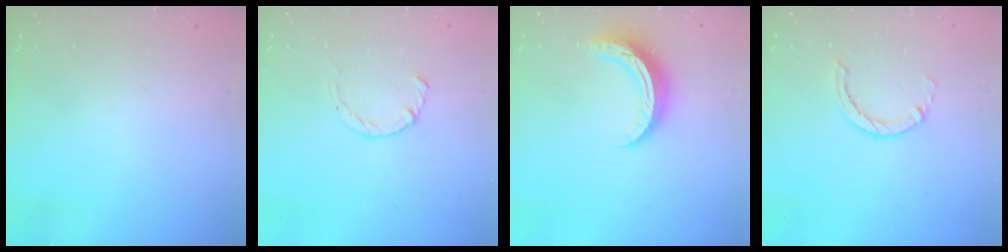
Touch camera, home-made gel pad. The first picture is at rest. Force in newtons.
{"total": 3.7, "press": 3.6, "slide": 0.5}
{"total": 10.5, "press": 10.5, "slide": 0.2}
{"total": 1.2, "press": 1.2, "slide": 0.2}